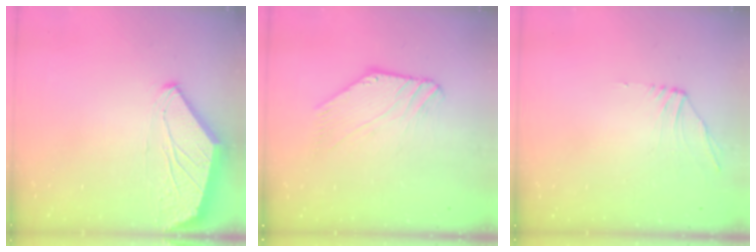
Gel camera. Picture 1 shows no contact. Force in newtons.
{"total": 2.8, "press": 2.7, "slide": 0.5}
{"total": 2.3, "press": 2.3, "slide": 0.6}